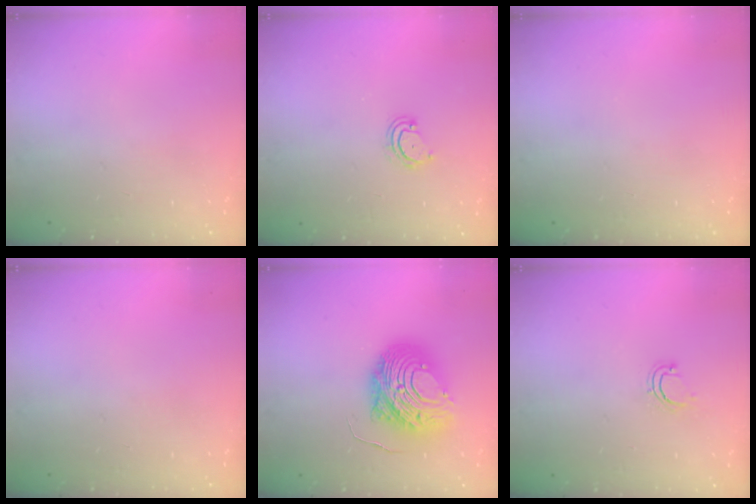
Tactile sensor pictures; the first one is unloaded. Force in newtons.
{"total": 4.0, "press": 4.0, "slide": 0.3}
{"total": 0.0}
{"total": 0.0}
{"total": 14.1, "press": 14.0, "slide": 1.3}
{"total": 4.2, "press": 4.1, "slide": 0.8}